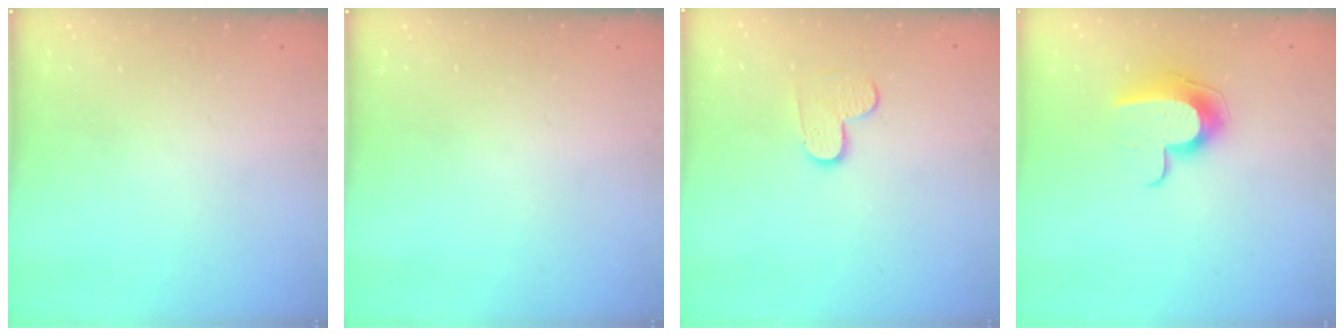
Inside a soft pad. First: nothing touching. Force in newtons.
{"total": 0.0}
{"total": 4.2, "press": 4.2, "slide": 0.4}
{"total": 10.3, "press": 10.3, "slide": 0.3}